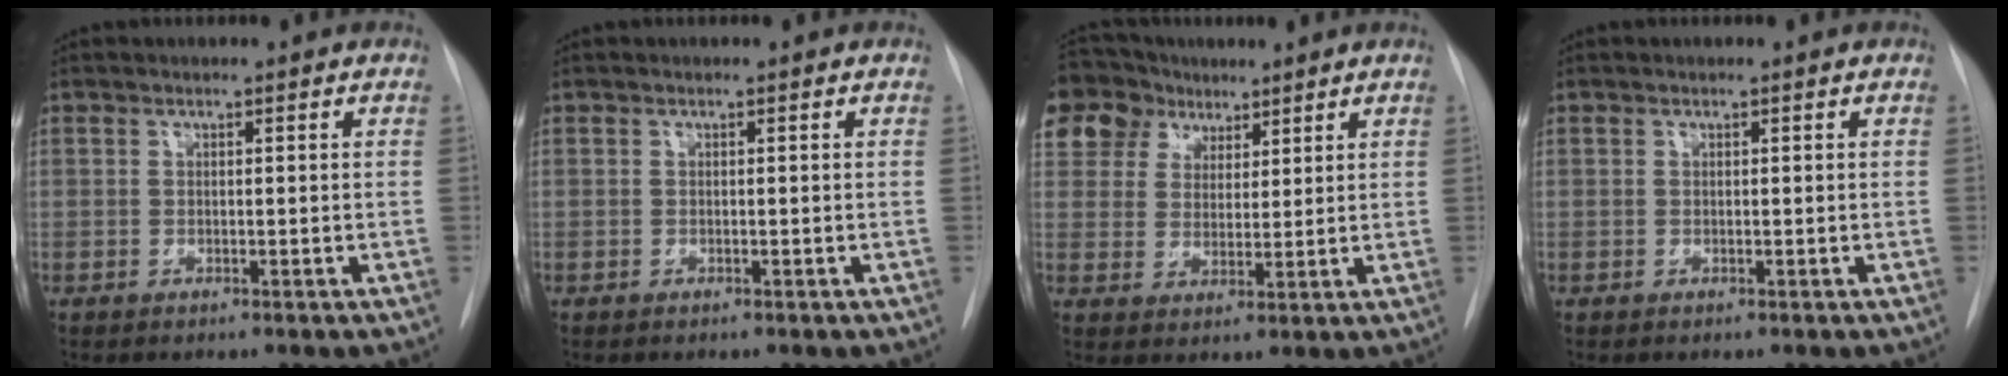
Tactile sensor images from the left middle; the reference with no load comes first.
{"total": 0.0}
{"total": 12.6, "force": [8.1, 9.2, 2.9], "torque": [-0.071, 0.048, 0.155]}
{"total": 0.0}